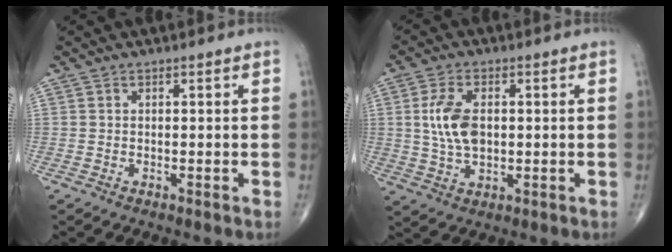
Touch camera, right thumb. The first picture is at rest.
{"total": 8.2, "force": [0.8, 4.8, 6.7], "torque": [-0.132, -0.002, 0.018]}